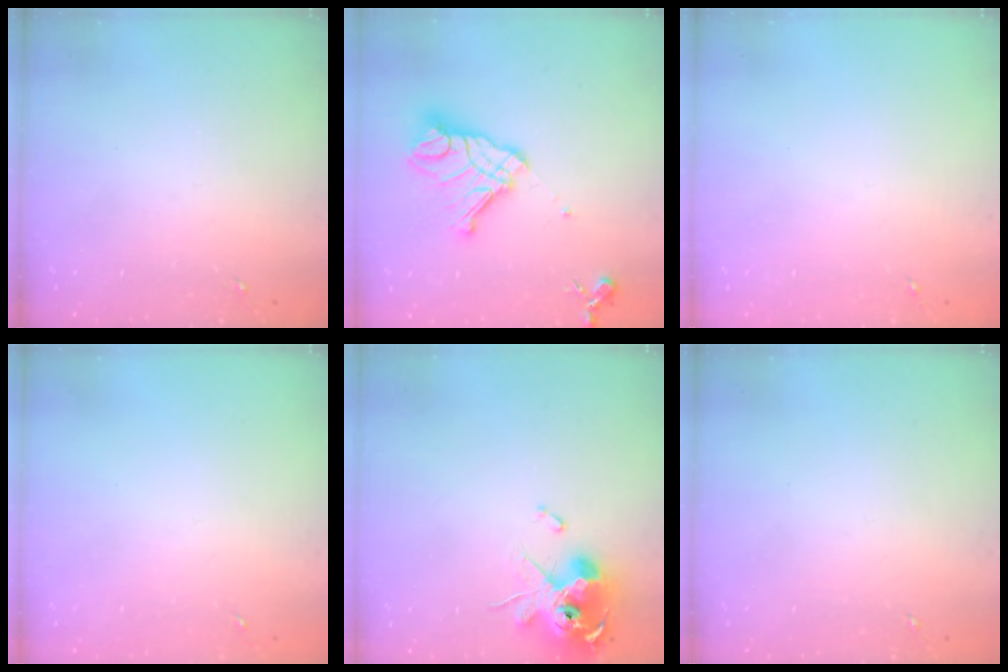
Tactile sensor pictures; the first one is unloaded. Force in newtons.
{"total": 15.8, "press": 15.7, "slide": 1.7}
{"total": 0.0}
{"total": 0.0}
{"total": 13.0, "press": 12.9, "slide": 1.8}
{"total": 0.0}